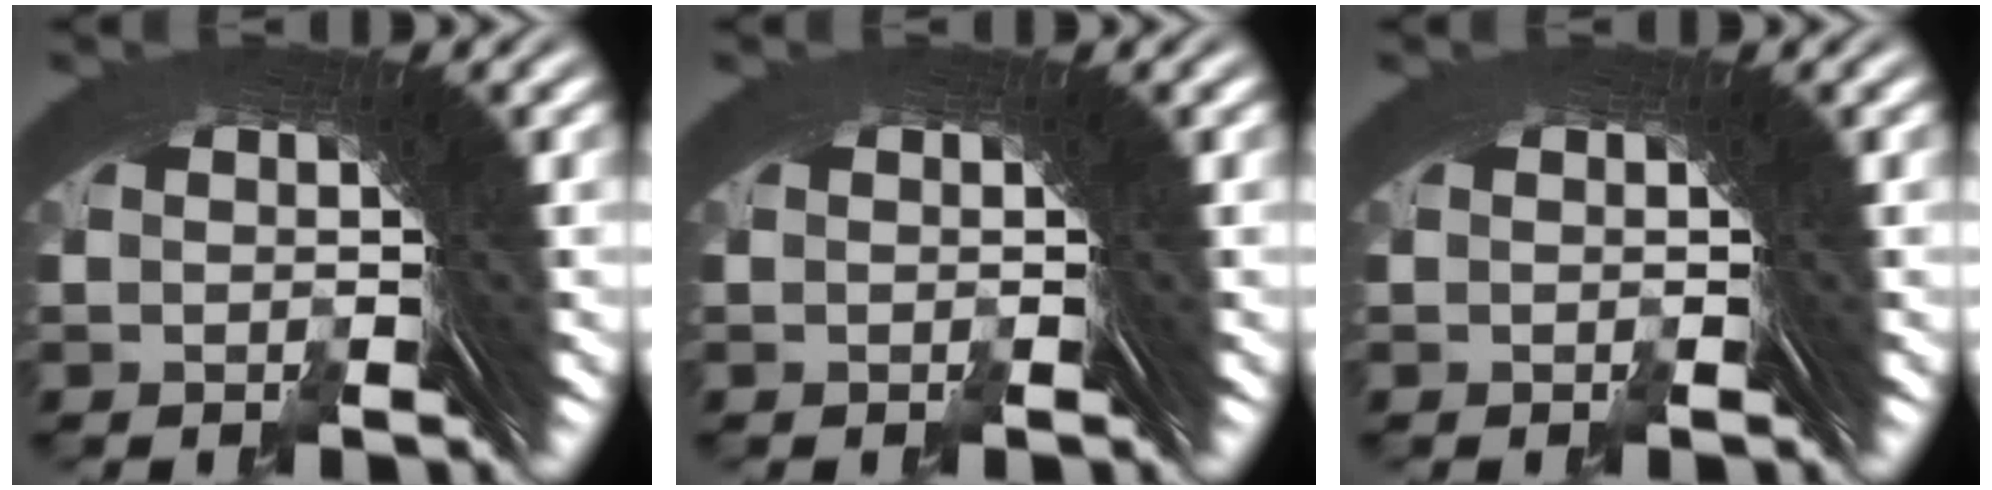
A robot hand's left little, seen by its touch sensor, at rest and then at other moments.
{"total": 0.0}
{"total": 0.0}